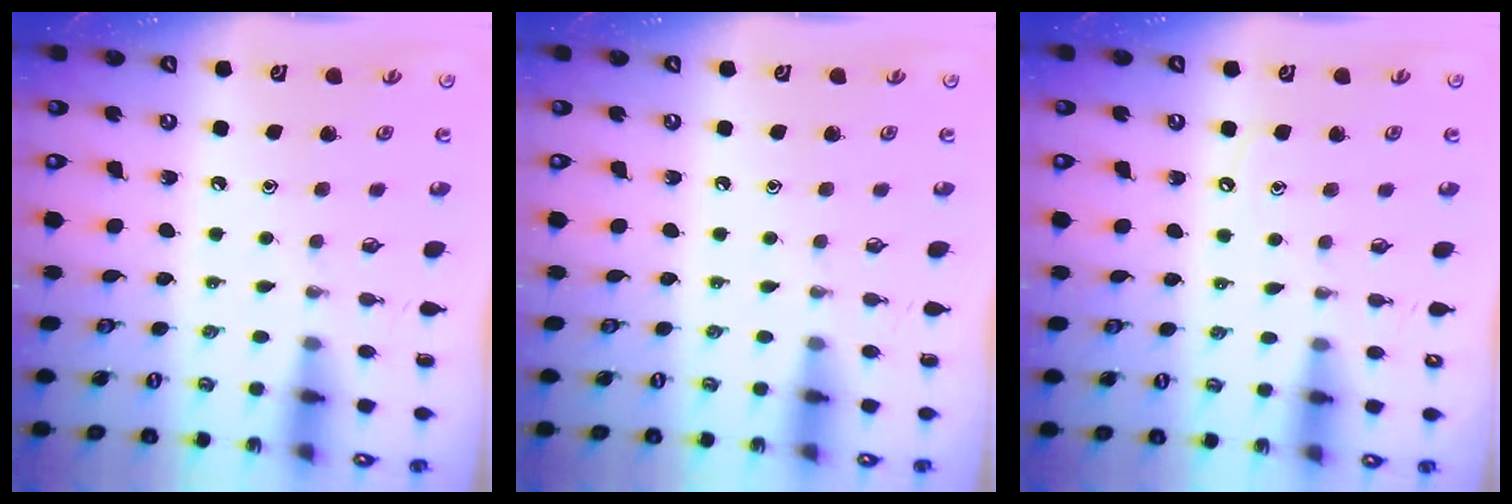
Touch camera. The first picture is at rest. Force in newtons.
{"total": 0.0}
{"total": 3.1, "press": 3.1, "slide": 0.5}